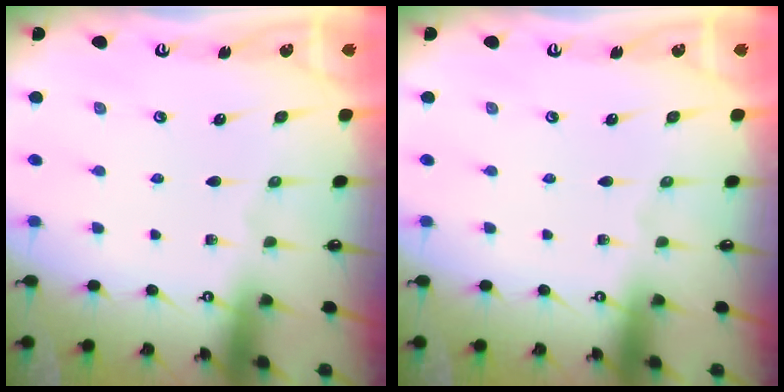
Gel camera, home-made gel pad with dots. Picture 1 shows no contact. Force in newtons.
{"total": 0.0}